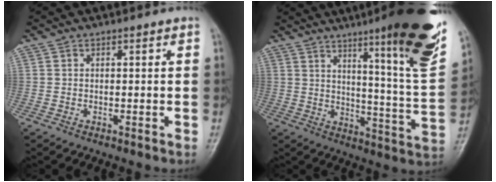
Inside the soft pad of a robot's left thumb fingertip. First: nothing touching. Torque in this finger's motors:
{"motor_torque": [1.07, 0.27, 1.52, -1.25, 0.30]}